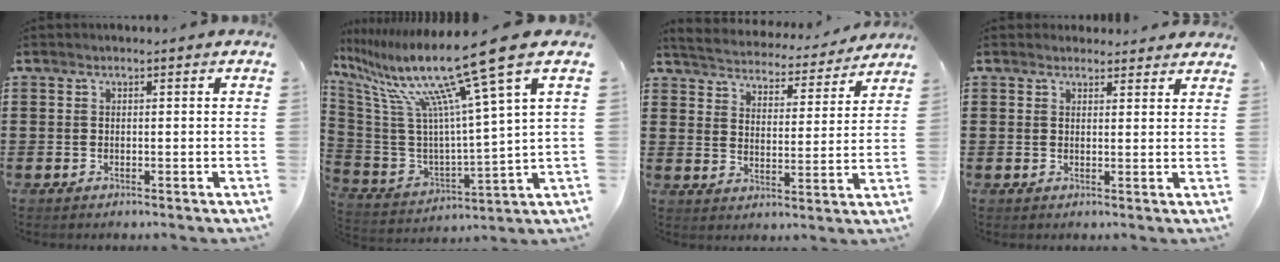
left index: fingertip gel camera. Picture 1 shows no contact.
{"total": 17.2, "force": [11.5, 0.8, 12.7], "torque": [-0.266, -0.079, 0.175]}
{"total": 4.2, "force": [4.2, 0.0, 0.2], "torque": [-0.029, -0.035, 0.066]}
{"total": 2.1, "force": [2.0, 0.5, 0.1], "torque": [0.001, -0.004, 0.038]}